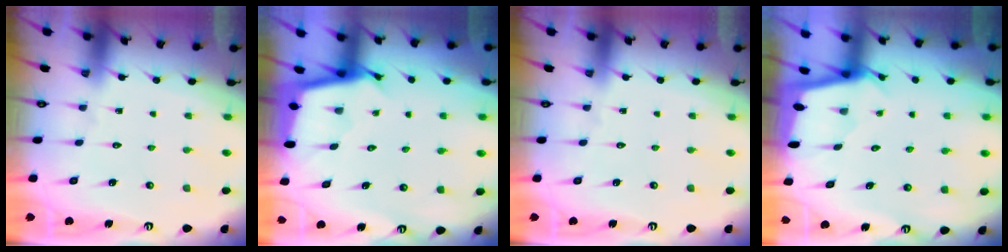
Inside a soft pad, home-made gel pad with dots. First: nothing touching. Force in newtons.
{"total": 2.5, "press": 2.5, "slide": 0.1}
{"total": 0.0}
{"total": 1.7, "press": 1.7, "slide": 0.2}